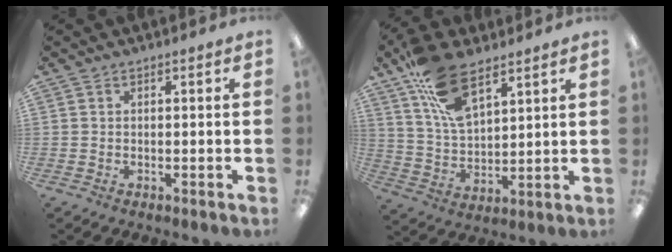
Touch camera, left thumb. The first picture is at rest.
{"total": 14.4, "force": [9.4, 6.5, 8.9], "torque": [-0.174, -0.031, 0.174]}